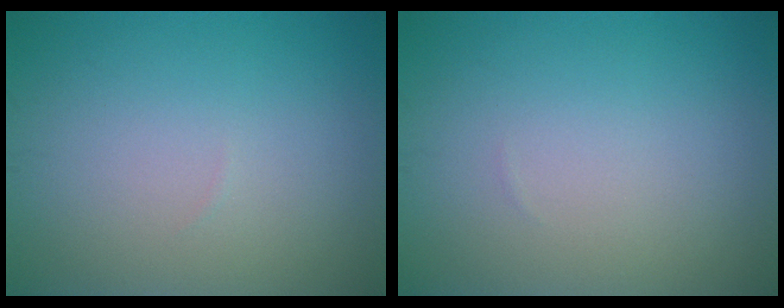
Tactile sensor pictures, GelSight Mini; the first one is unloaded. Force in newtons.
{"total": 0.0}